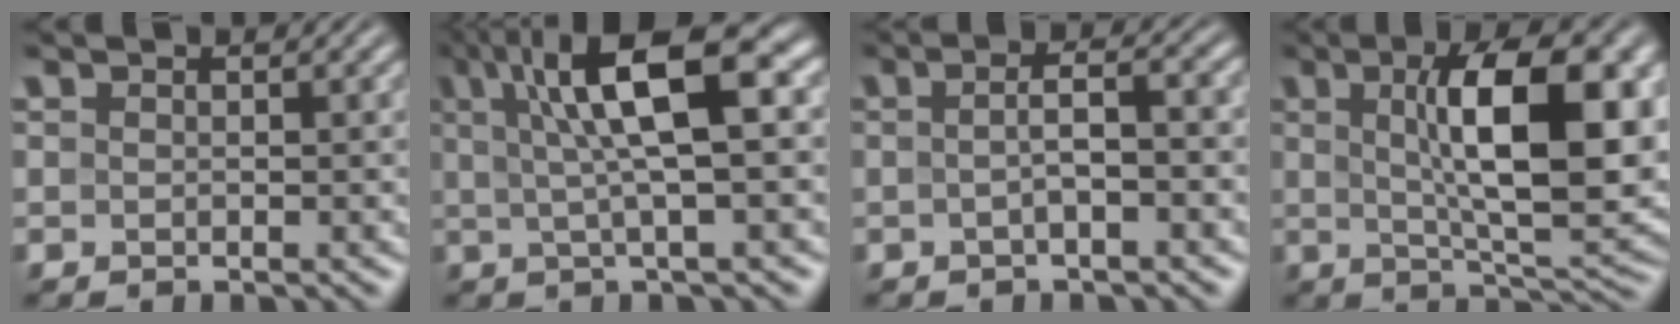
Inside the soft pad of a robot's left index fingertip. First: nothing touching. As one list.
[{"total": 9.4, "force": [2.3, 2.5, 8.7], "torque": [-0.138, 0.014, 0.036]}, {"total": 3.0, "force": [-0.3, 0.8, 2.9], "torque": [-0.044, 0.007, -0.007]}, {"total": 11.4, "force": [2.0, 3.9, 10.6], "torque": [-0.151, -0.001, 0.036]}]